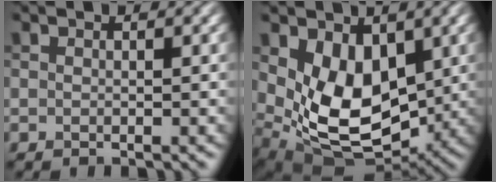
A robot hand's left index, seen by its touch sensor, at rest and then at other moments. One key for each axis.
{"total": 8.0, "fx": 1.0, "fy": 5.2, "fz": 6.0, "tx": -0.119, "ty": -0.032, "tz": 0.031}